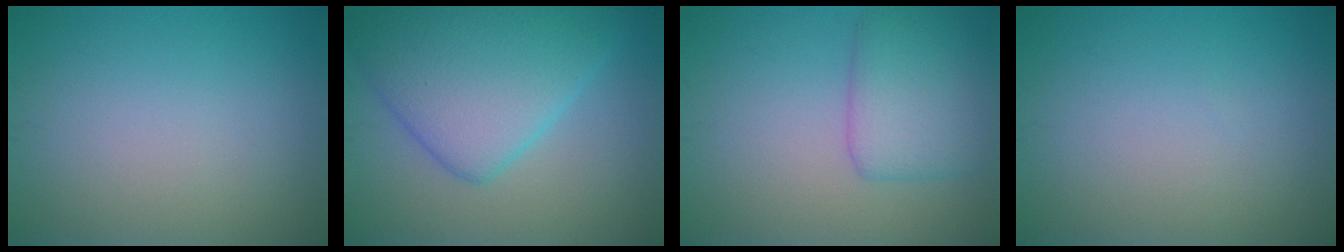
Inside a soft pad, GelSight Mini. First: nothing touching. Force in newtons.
{"total": 8.3, "press": 8.3, "slide": 0.2}
{"total": 4.3, "press": 4.3, "slide": 0.2}
{"total": 0.0}